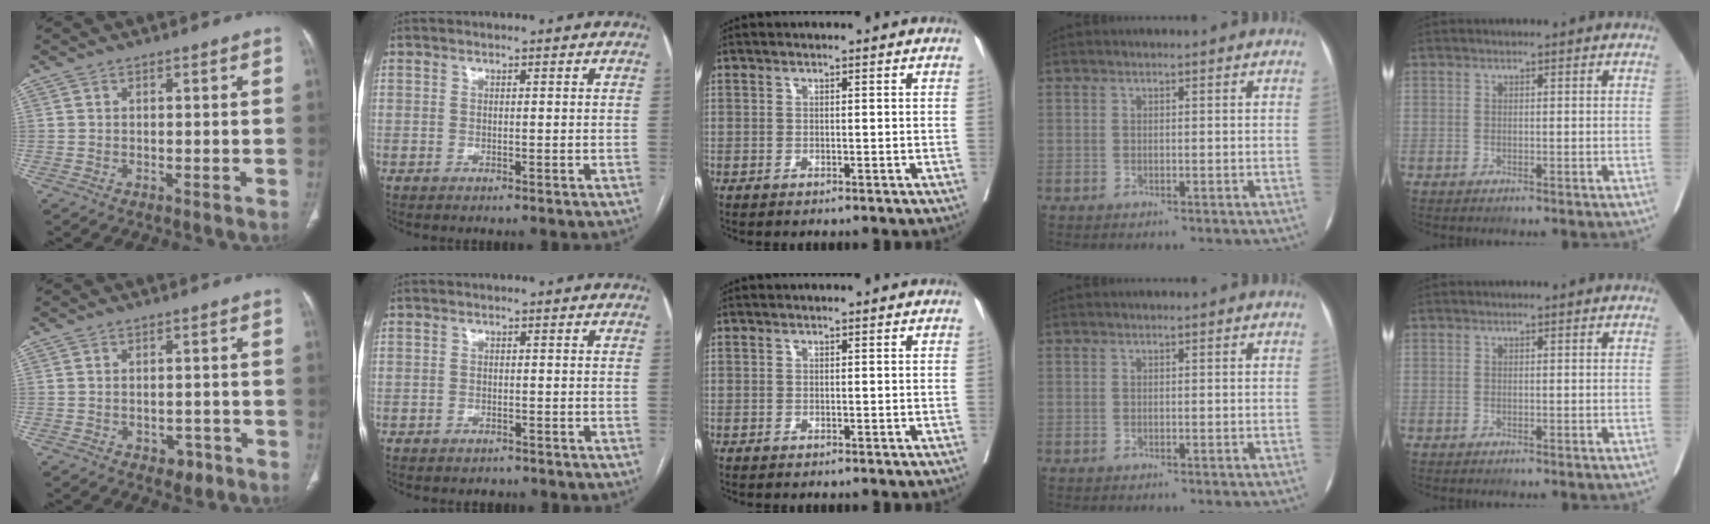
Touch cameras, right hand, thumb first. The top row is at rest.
{"thumb": {"total": 3.4, "force": [-1.8, 2.3, 1.8], "torque": [-0.007, 0.014, -0.017]}, "index": {"total": 1.6, "force": [-1.3, 1.0, 0.1], "torque": [-0.008, 0.003, -0.015]}}